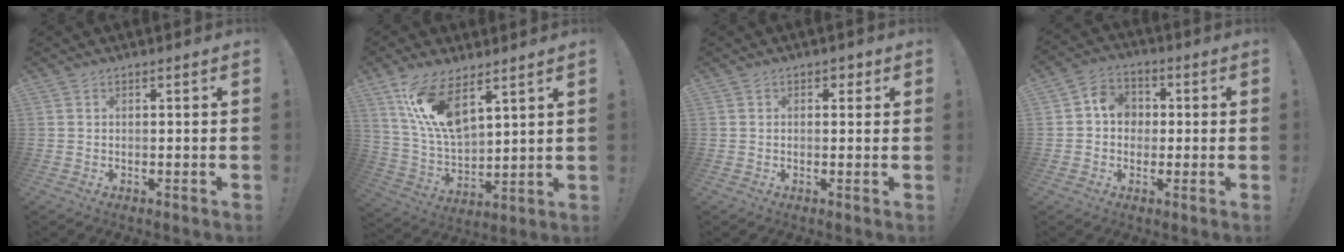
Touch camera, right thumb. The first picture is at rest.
{"total": 14.6, "force": [9.4, 5.7, 9.6], "torque": [-0.201, -0.056, 0.172]}
{"total": 2.1, "force": [0.6, 1.6, 1.2], "torque": [-0.003, -0.001, 0.006]}
{"total": 7.9, "force": [0.5, 7.0, 3.6], "torque": [-0.051, 0.010, 0.013]}